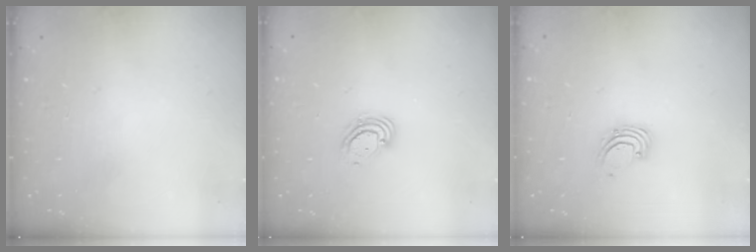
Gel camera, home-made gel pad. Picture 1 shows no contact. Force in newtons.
{"total": 5.0, "press": 4.9, "slide": 0.5}
{"total": 2.3, "press": 2.3, "slide": 0.2}